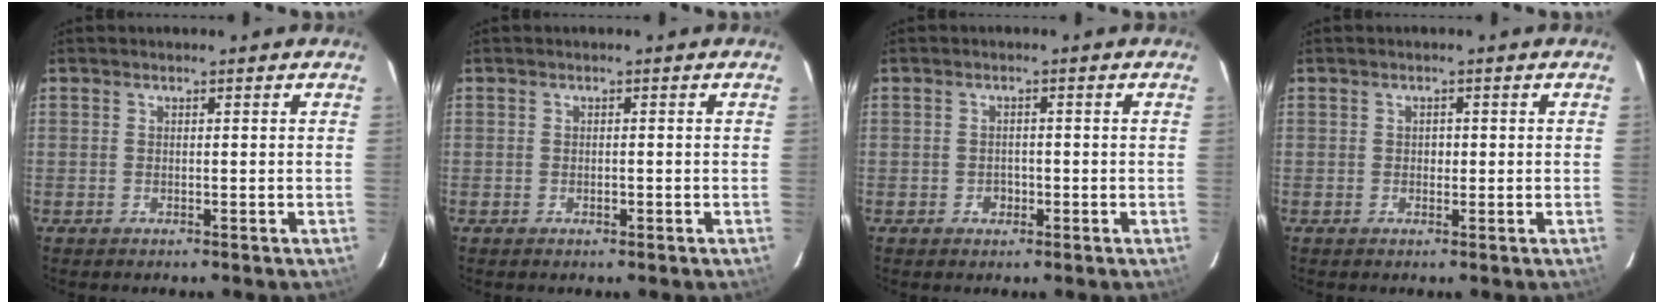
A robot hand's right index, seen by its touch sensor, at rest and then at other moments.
{"total": 0.9, "force": [-0.4, 0.4, 0.6], "torque": [-0.011, 0.001, -0.005]}
{"total": 1.8, "force": [-0.7, 1.4, 0.9], "torque": [-0.012, 0.006, -0.008]}
{"total": 1.2, "force": [-0.1, 0.9, 0.8], "torque": [-0.013, 0.002, -0.001]}